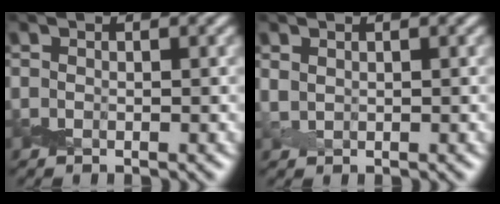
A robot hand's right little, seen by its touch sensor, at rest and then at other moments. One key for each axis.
{"total": 0.8, "fx": 0.7, "fy": 0.2, "fz": 0.1, "tx": -0.007, "ty": 0.002, "tz": 0.020}